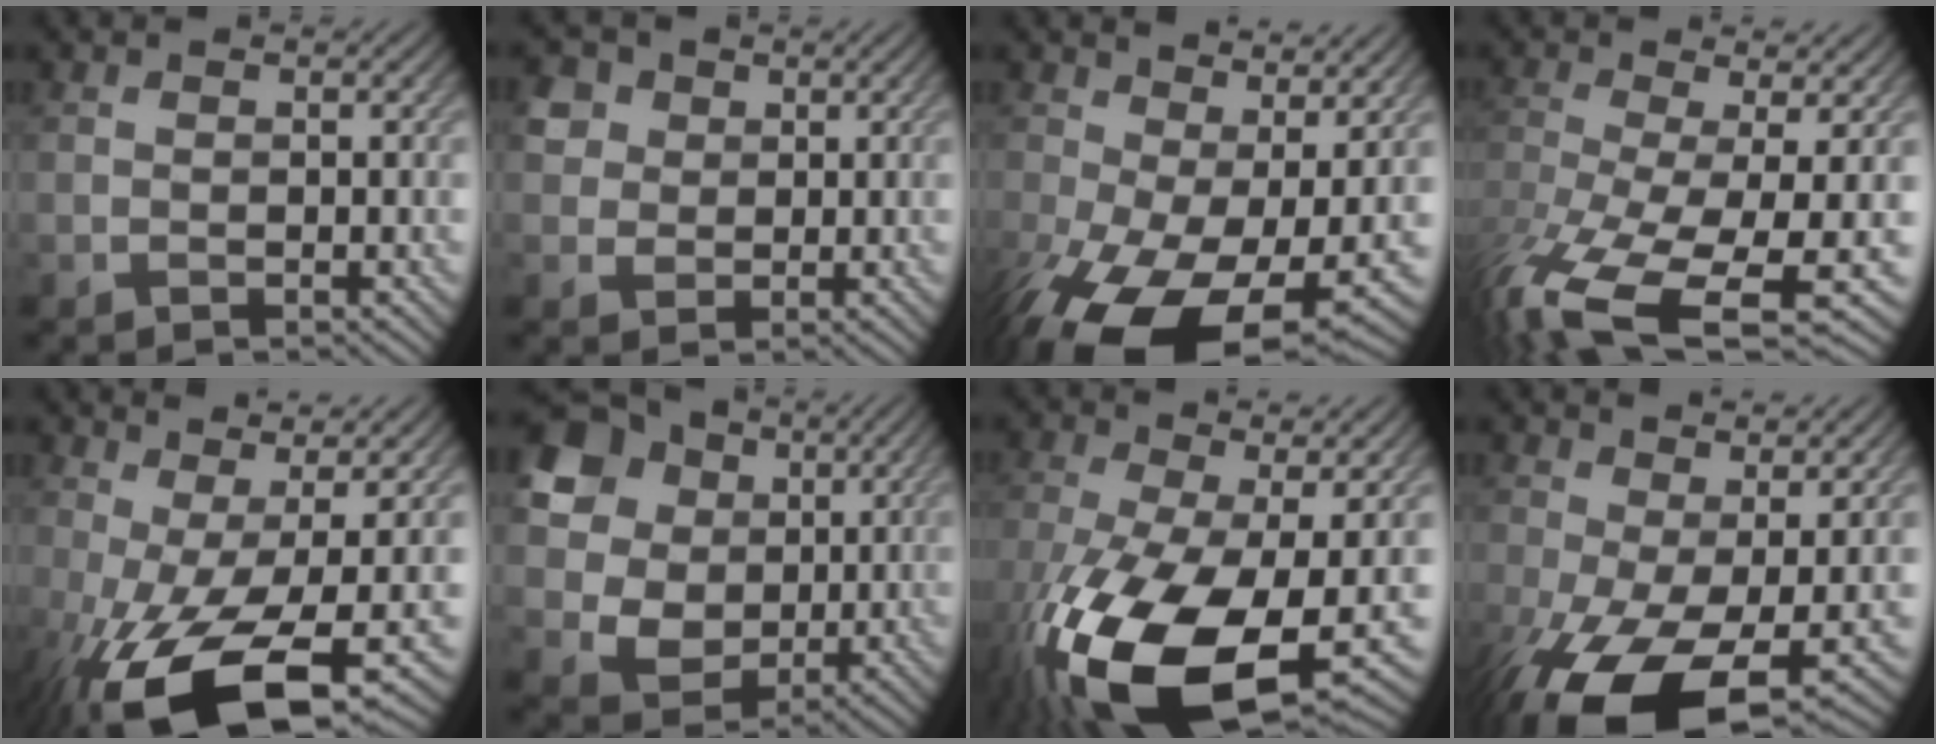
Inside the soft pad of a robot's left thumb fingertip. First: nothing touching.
{"total": 4.7, "force": [1.8, 4.0, 1.7], "torque": [-0.064, 0.003, 0.030]}
{"total": 16.0, "force": [-4.7, 8.5, 12.7], "torque": [-0.272, -0.066, -0.050]}
{"total": 13.5, "force": [-6.1, 4.1, 11.3], "torque": [-0.269, -0.038, -0.083]}
{"total": 15.0, "force": [-5.4, 5.4, 12.9], "torque": [-0.261, -0.025, -0.079]}
{"total": 14.2, "force": [4.1, 11.9, 6.6], "torque": [-0.226, 0.021, 0.090]}
{"total": 18.7, "force": [-6.2, 8.4, 15.5], "torque": [-0.347, -0.057, -0.089]}
{"total": 12.9, "force": [-4.6, 5.8, 10.6], "torque": [-0.224, -0.043, -0.064]}